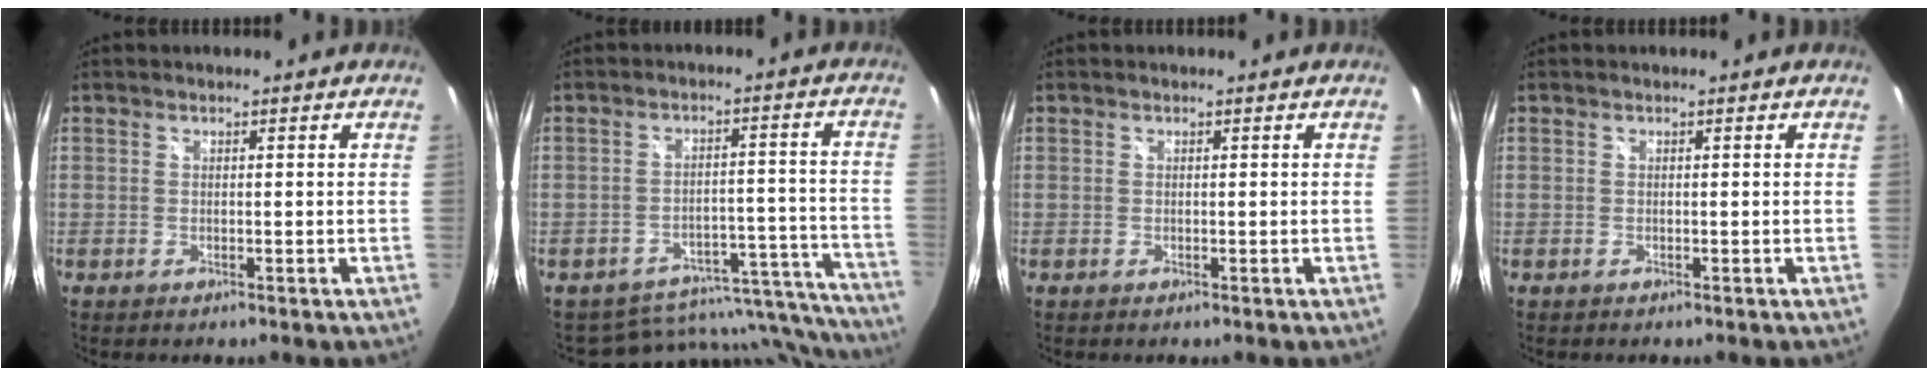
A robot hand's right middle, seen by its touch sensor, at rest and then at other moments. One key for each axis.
{"total": 16.5, "fx": -14.7, "fy": 6.0, "fz": 4.4, "tx": -0.054, "ty": 0.027, "tz": -0.175}
{"total": 0.0}
{"total": 0.0}